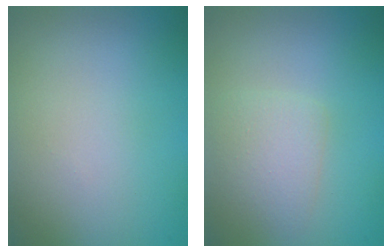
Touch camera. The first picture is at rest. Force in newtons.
{"total": 2.0, "press": 2.0, "slide": 0.0}